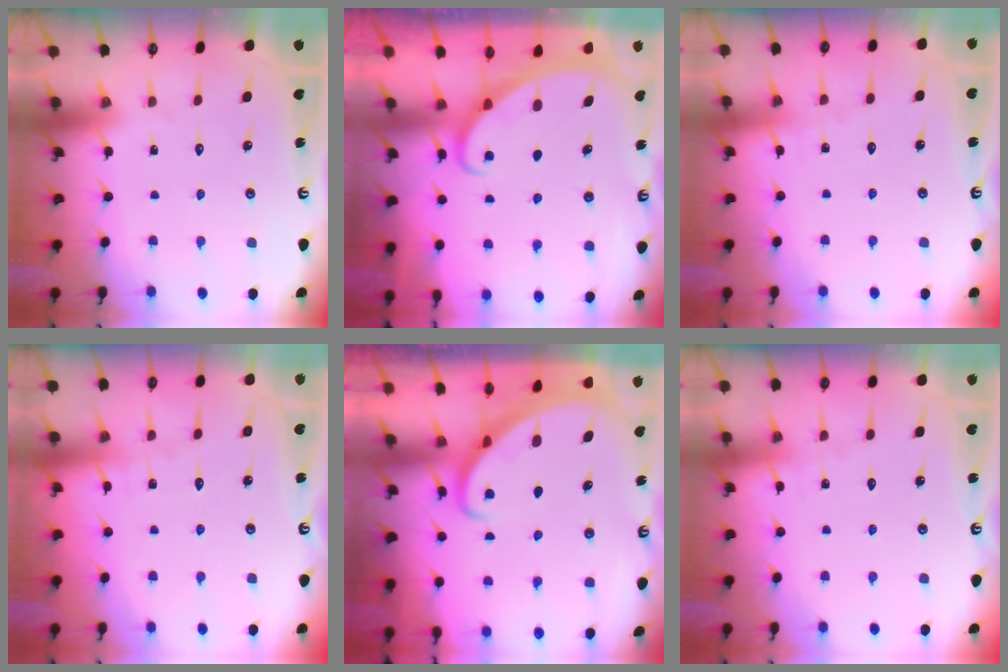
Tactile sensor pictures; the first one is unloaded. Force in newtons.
{"total": 2.2, "press": 2.2, "slide": 0.1}
{"total": 2.5, "press": 2.5, "slide": 0.3}
{"total": 3.7, "press": 3.6, "slide": 0.5}
{"total": 2.8, "press": 2.8, "slide": 0.4}
{"total": 2.5, "press": 2.5, "slide": 0.3}